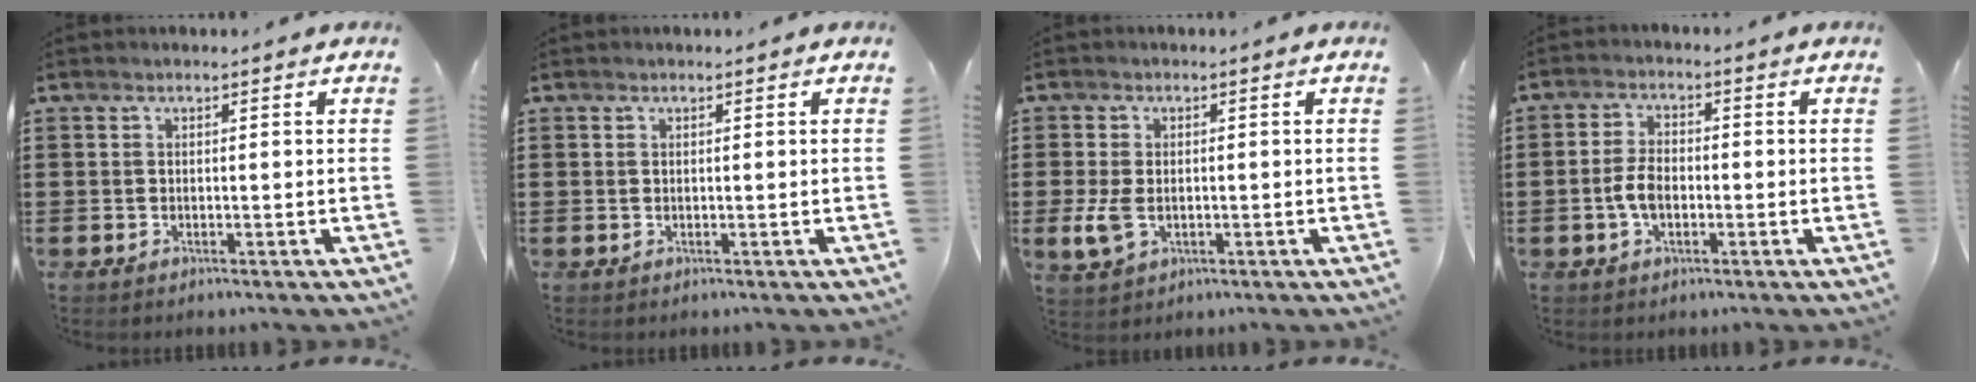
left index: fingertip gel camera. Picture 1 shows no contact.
{"total": 0.0}
{"total": 4.0, "force": [-0.6, 2.4, 3.1], "torque": [-0.079, -0.004, -0.014]}
{"total": 4.3, "force": [-1.0, 2.3, 3.5], "torque": [-0.085, -0.001, -0.025]}